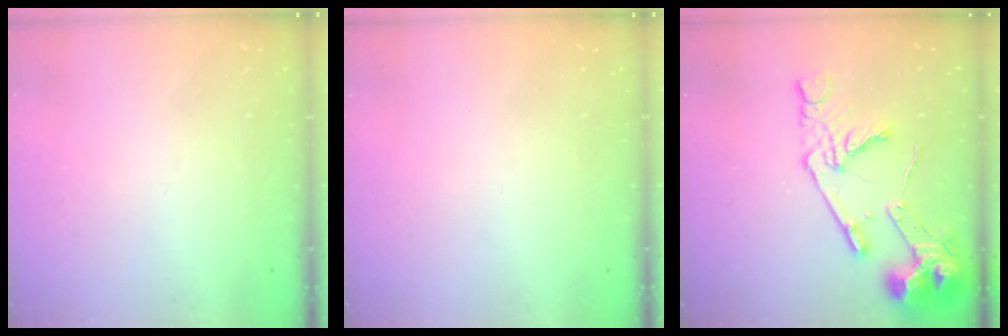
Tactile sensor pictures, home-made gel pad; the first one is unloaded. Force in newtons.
{"total": 0.0}
{"total": 17.1, "press": 17.0, "slide": 1.9}